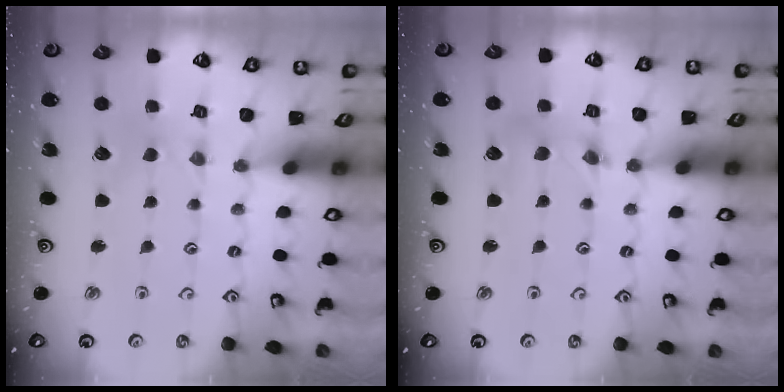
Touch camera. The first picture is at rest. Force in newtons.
{"total": 3.2, "press": 3.1, "slide": 0.4}